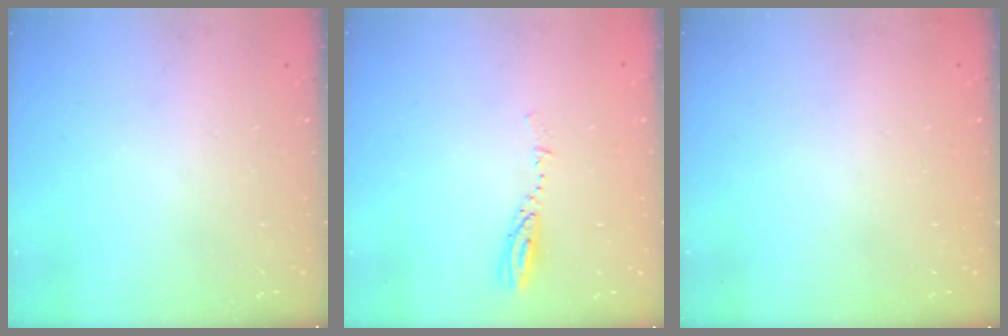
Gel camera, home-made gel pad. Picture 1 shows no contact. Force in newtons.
{"total": 3.7, "press": 3.7, "slide": 0.3}
{"total": 2.8, "press": 2.3, "slide": 1.7}